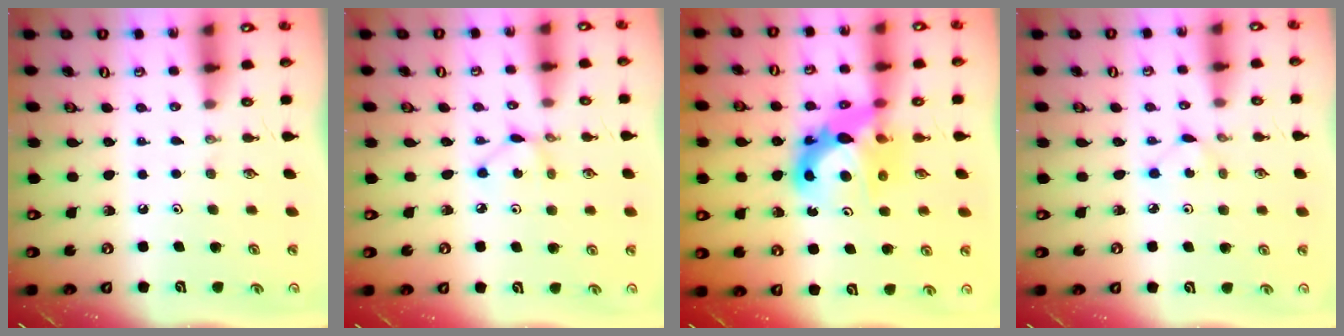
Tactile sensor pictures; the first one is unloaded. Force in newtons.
{"total": 2.8, "press": 2.8, "slide": 0.1}
{"total": 11.2, "press": 11.1, "slide": 1.0}
{"total": 2.7, "press": 2.7, "slide": 0.3}